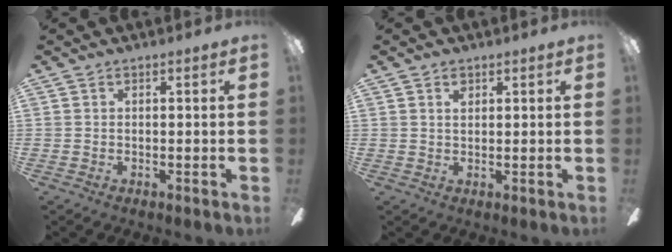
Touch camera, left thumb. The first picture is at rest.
{"total": 2.0, "force": [1.1, 1.2, 1.2], "torque": [-0.020, -0.001, 0.018]}